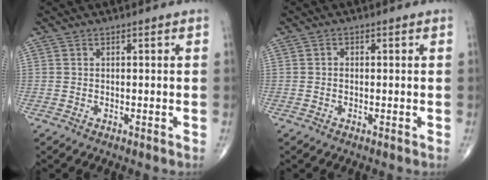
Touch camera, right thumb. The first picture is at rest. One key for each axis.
{"total": 0.6, "fx": -0.1, "fy": 0.5, "fz": 0.4, "tx": -0.005, "ty": 0.000, "tz": -0.004}